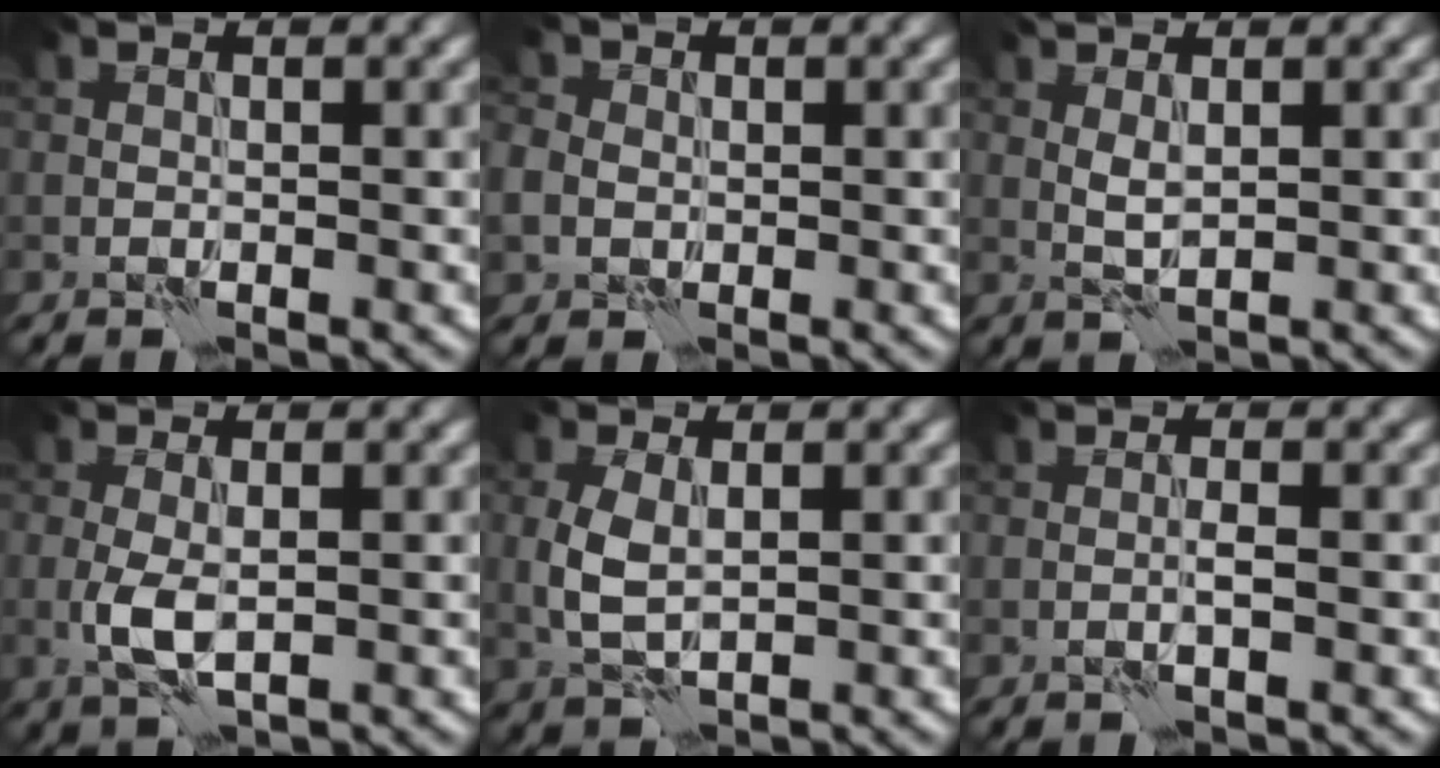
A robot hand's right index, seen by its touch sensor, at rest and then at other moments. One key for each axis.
{"total": 2.7, "fx": 0.2, "fy": 2.5, "fz": 0.9, "tx": -0.010, "ty": 0.007, "tz": -0.007}
{"total": 1.4, "fx": 0.8, "fy": 0.4, "fz": 1.1, "tx": -0.032, "ty": 0.002, "tz": 0.017}
{"total": 3.0, "fx": -0.3, "fy": 1.4, "fz": 2.6, "tx": -0.062, "ty": -0.007, "tz": -0.006}
{"total": 3.2, "fx": 0.4, "fy": 1.9, "fz": 2.5, "tx": -0.064, "ty": 0.000, "tz": 0.010}
{"total": 0.6, "fx": 0.0, "fy": -0.1, "fz": 0.6, "tx": -0.014, "ty": 0.003, "tz": -0.004}